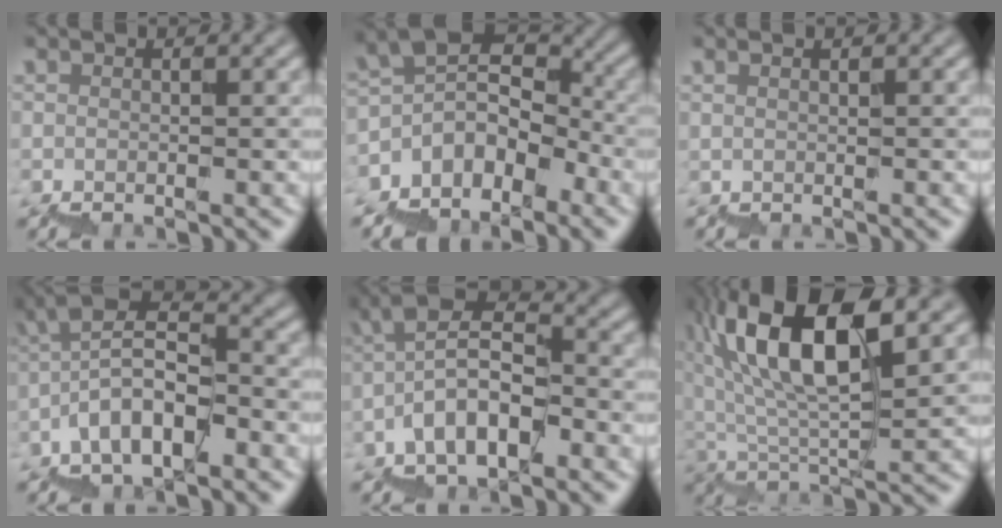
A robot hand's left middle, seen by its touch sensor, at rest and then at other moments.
{"total": 5.6, "force": [-2.9, 3.3, 3.4], "torque": [-0.053, 0.023, -0.061]}
{"total": 0.0}
{"total": 6.3, "force": [-2.2, 2.9, 5.2], "torque": [-0.094, 0.025, -0.040]}
{"total": 5.8, "force": [-1.8, 2.8, 4.7], "torque": [-0.087, 0.025, -0.035]}
{"total": 11.1, "force": [6.2, 3.0, 8.7], "torque": [-0.161, 0.027, 0.117]}